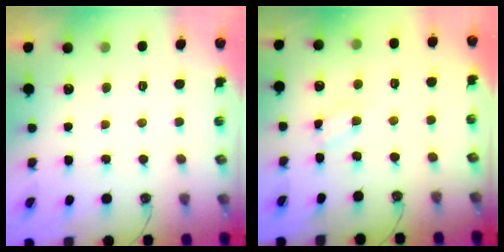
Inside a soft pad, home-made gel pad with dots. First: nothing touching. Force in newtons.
{"total": 4.1, "press": 4.1, "slide": 0.3}